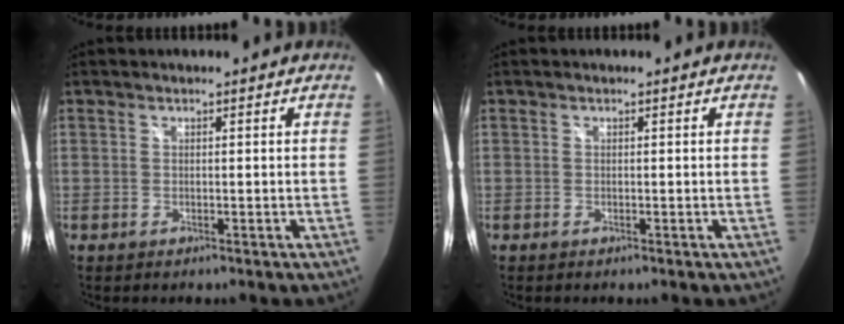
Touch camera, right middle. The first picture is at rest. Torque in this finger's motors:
{"motor_torque": [0.17, -0.29, 0.00, 0.01]}